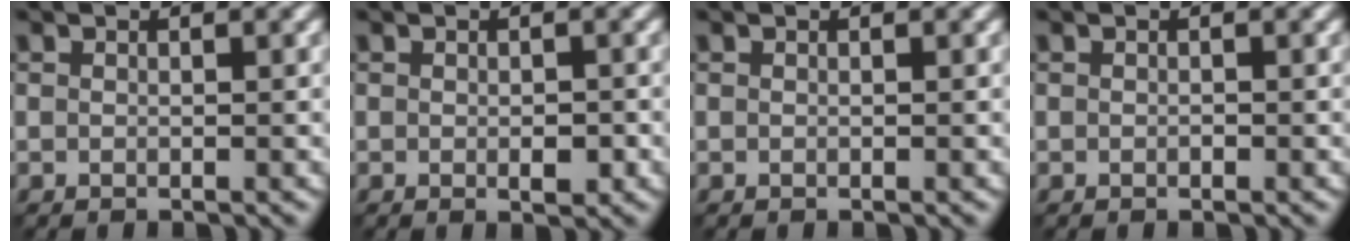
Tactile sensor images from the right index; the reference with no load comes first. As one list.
[{"total": 1.5, "force": [-0.3, 0.7, 1.3], "torque": [-0.017, -0.002, -0.003]}, {"total": 0.0}, {"total": 0.0}]